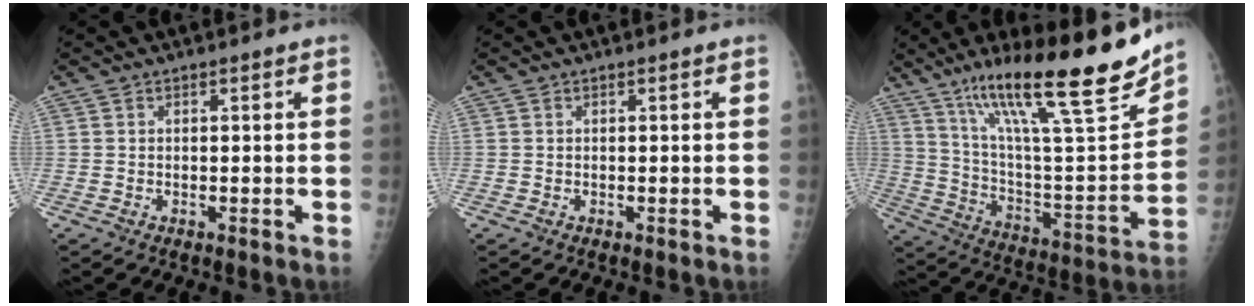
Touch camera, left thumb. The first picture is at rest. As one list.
[{"total": 0.0}, {"total": 27.9, "force": [18.3, 5.0, 20.4], "torque": [-0.310, -0.061, 0.310]}]